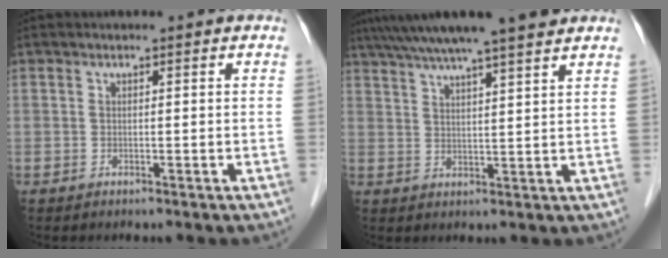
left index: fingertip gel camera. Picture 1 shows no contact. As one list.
[{"total": 13.7, "force": [11.5, 0.1, 7.5], "torque": [-0.130, 0.032, 0.167]}]